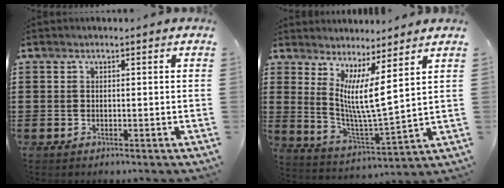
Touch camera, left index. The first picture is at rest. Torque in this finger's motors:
{"motor_torque": [2.08, -0.06, 0.67, 0.10]}